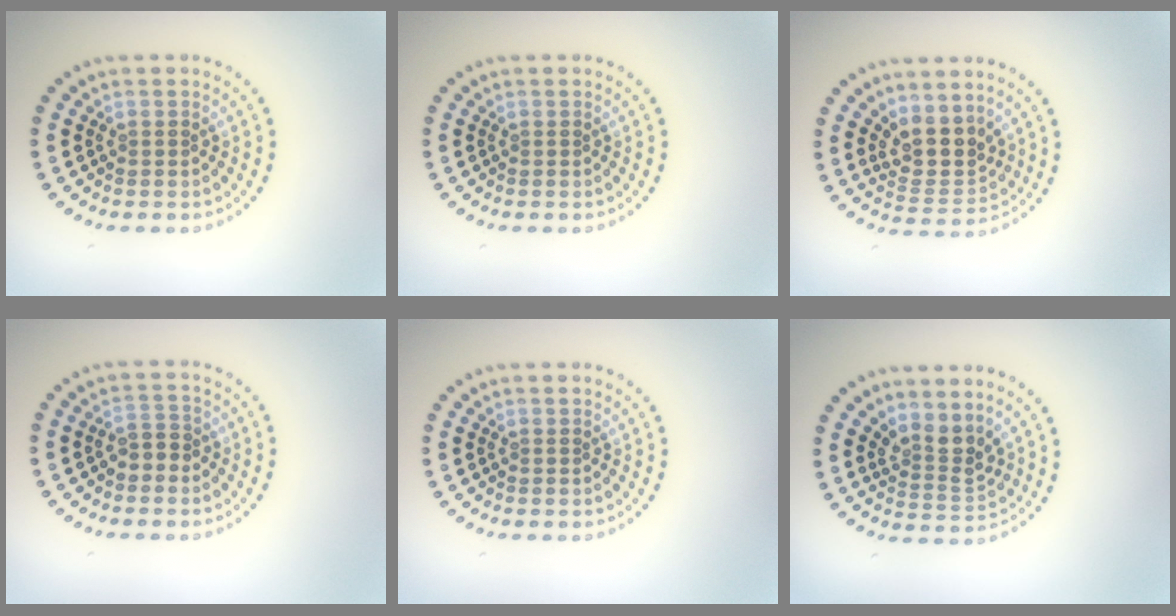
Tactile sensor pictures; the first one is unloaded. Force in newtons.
{"total": 0.0}
{"total": 3.8, "press": 3.0, "slide": 2.3}
{"total": 1.8, "press": 1.6, "slide": 0.7}
{"total": 0.0}
{"total": 2.8, "press": 2.0, "slide": 2.0}